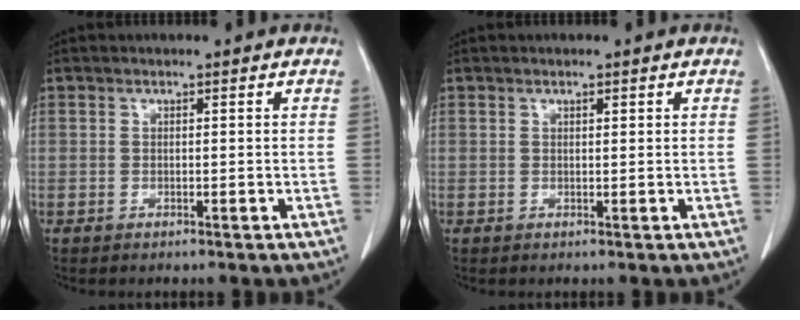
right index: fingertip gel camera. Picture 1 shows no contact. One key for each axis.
{"total": 0.5, "fx": 0.4, "fy": 0.0, "fz": 0.4, "tx": -0.010, "ty": -0.002, "tz": 0.007}